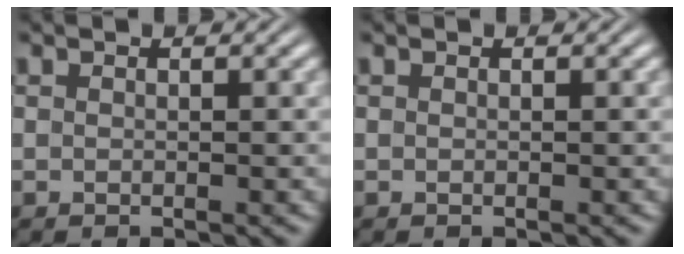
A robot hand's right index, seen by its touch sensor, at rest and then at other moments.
{"total": 0.0}